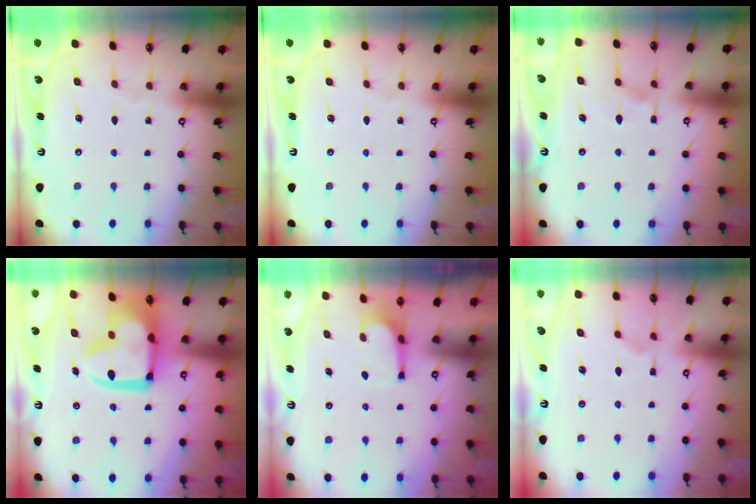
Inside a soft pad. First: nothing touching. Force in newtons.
{"total": 0.0}
{"total": 6.4, "press": 6.4, "slide": 0.6}
{"total": 12.7, "press": 12.5, "slide": 1.9}
{"total": 1.4, "press": 1.4, "slide": 0.4}
{"total": 1.6, "press": 0.9, "slide": 1.4}